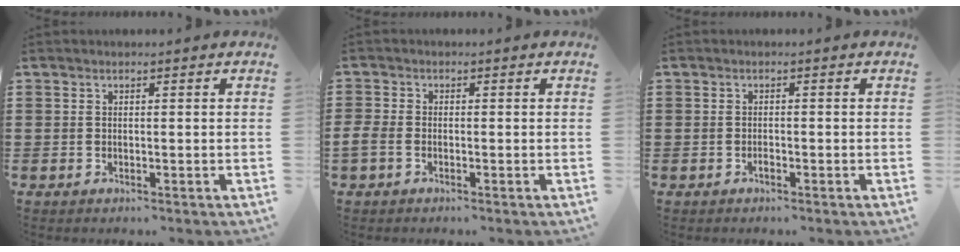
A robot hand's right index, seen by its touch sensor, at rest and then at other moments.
{"total": 1.7, "force": [-1.1, 0.9, 1.0], "torque": [-0.035, -0.004, -0.026]}
{"total": 0.9, "force": [-0.5, 0.4, 0.6], "torque": [-0.013, -0.003, -0.009]}